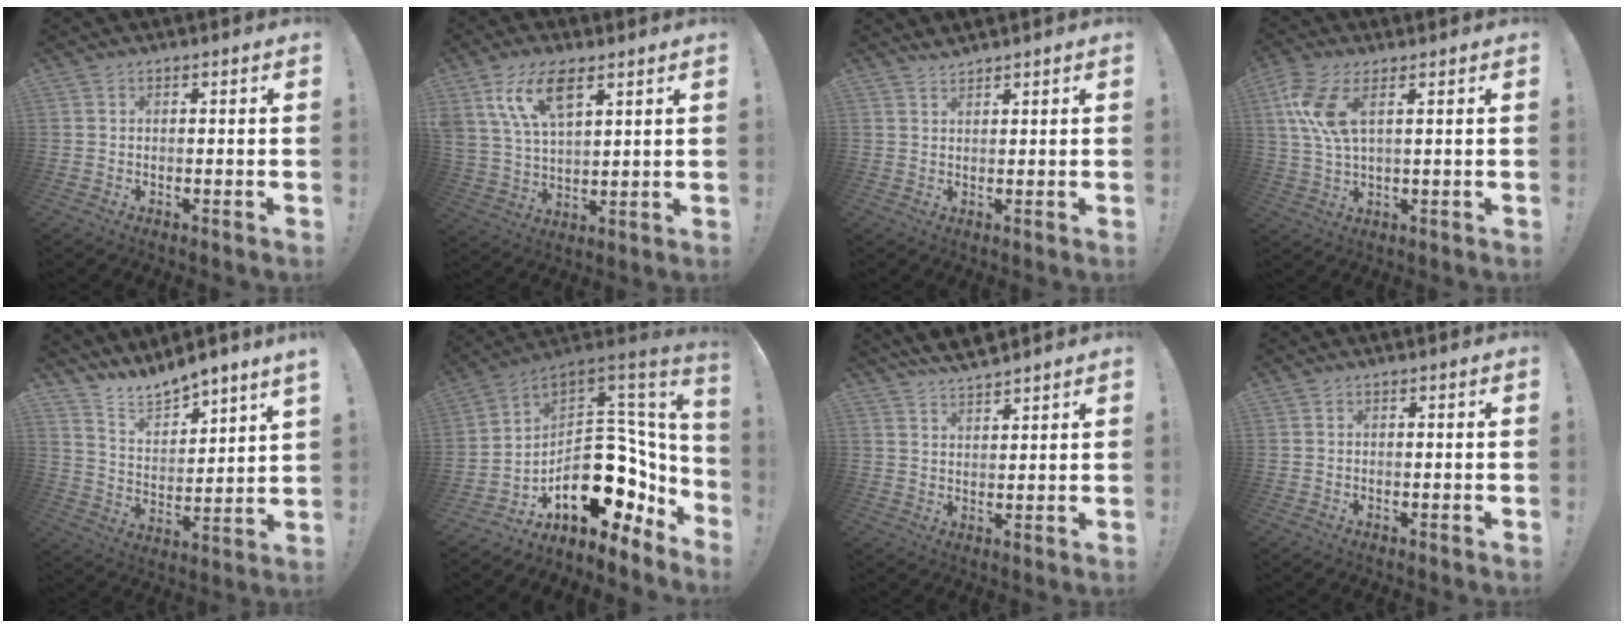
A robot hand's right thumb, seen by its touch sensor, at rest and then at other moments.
{"total": 12.7, "force": [7.3, 6.1, 8.5], "torque": [-0.161, -0.022, 0.133]}
{"total": 2.1, "force": [2.1, 0.0, 0.2], "torque": [0.003, -0.014, 0.037]}
{"total": 8.9, "force": [3.3, 3.1, 7.6], "torque": [-0.161, -0.014, 0.060]}
{"total": 8.2, "force": [8.2, 0.4, 0.2], "torque": [-0.017, -0.092, 0.148]}
{"total": 22.4, "force": [-4.1, 13.7, 17.3], "torque": [-0.240, -0.004, -0.039]}
{"total": 6.2, "force": [5.7, 1.5, 2.1], "torque": [-0.038, -0.033, 0.105]}
{"total": 0.0}